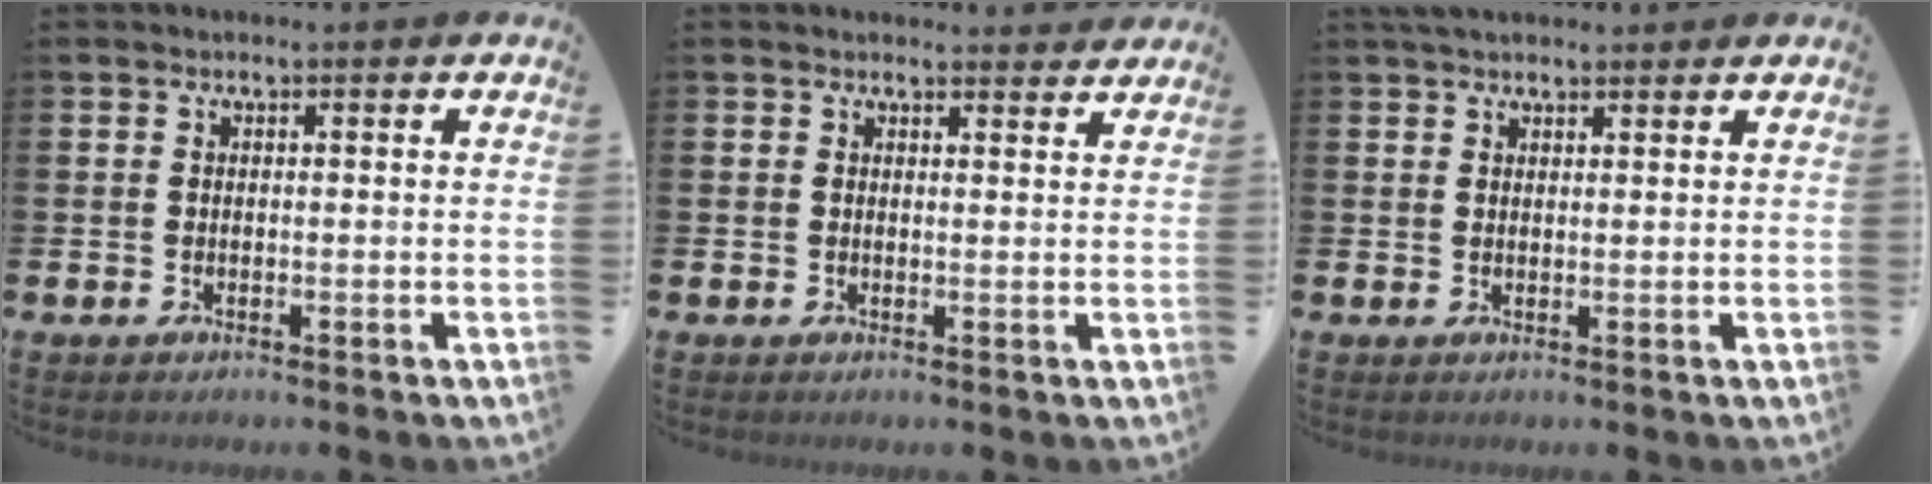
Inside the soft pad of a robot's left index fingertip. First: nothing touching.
{"total": 1.6, "force": [1.6, 0.3, -0.1], "torque": [0.007, -0.008, 0.028]}
{"total": 2.8, "force": [2.5, 0.9, 0.9], "torque": [-0.015, -0.004, 0.046]}